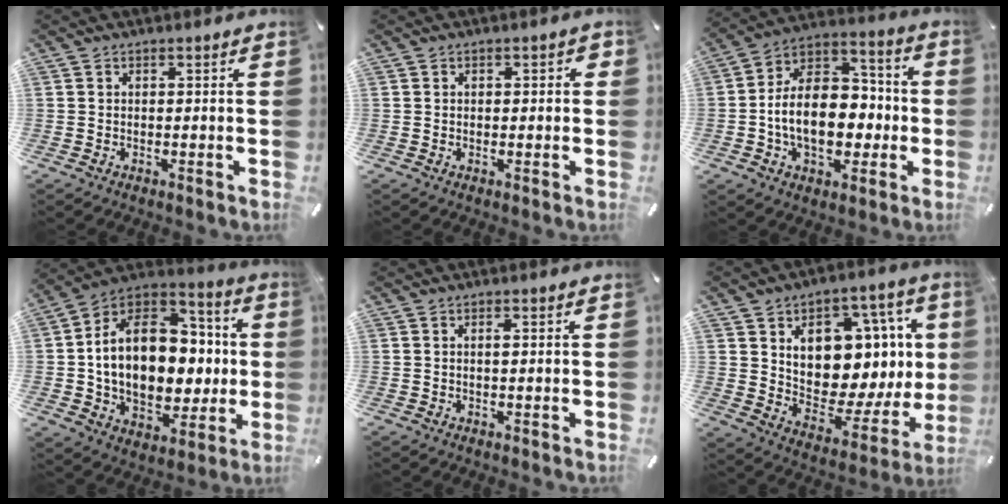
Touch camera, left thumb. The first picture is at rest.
{"total": 1.3, "force": [-0.3, 1.1, 0.7], "torque": [-0.004, 0.002, -0.010]}
{"total": 16.3, "force": [-3.1, 11.7, 10.9], "torque": [-0.188, 0.012, -0.054]}
{"total": 20.7, "force": [-0.2, 15.3, 14.0], "torque": [-0.250, -0.010, 0.004]}
{"total": 0.8, "force": [0.1, 0.2, 0.8], "torque": [-0.016, 0.000, 0.001]}
{"total": 15.1, "force": [4.3, 10.2, 10.3], "torque": [-0.132, -0.058, 0.069]}